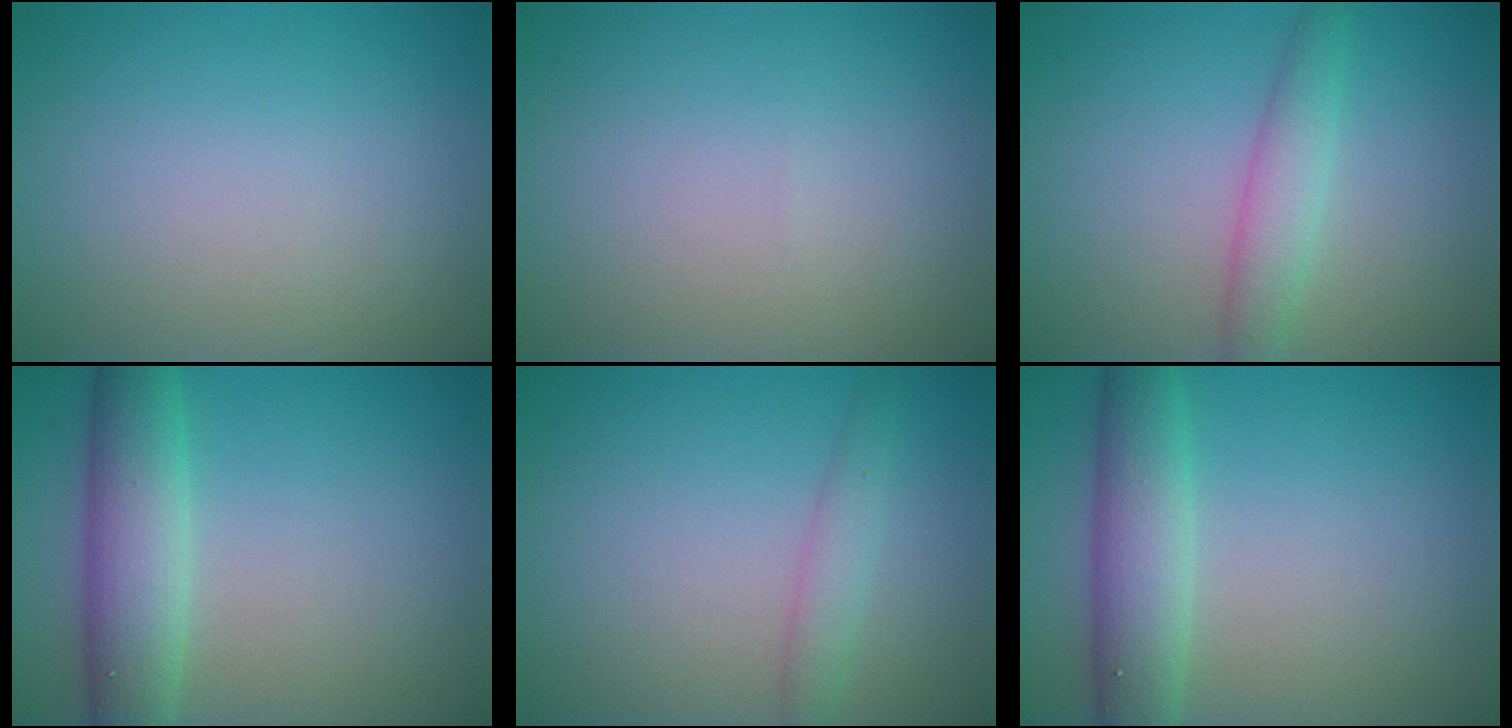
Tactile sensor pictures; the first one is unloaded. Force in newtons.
{"total": 0.0}
{"total": 2.7, "press": 2.7, "slide": 0.1}
{"total": 4.7, "press": 4.7, "slide": 0.3}
{"total": 1.8, "press": 1.8, "slide": 0.1}
{"total": 4.9, "press": 4.9, "slide": 0.1}